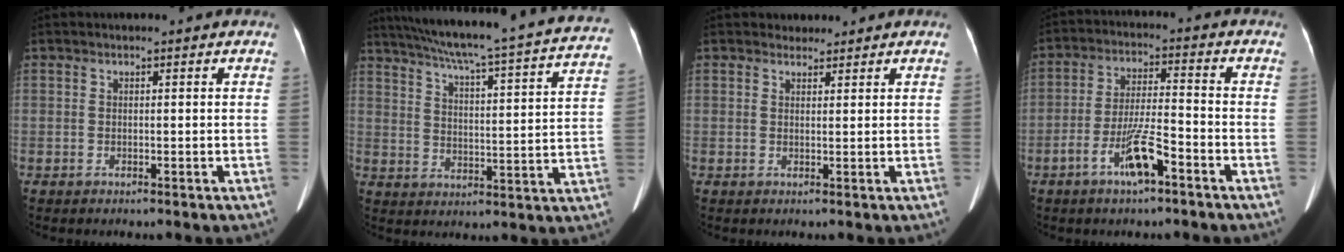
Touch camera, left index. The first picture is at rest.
{"total": 29.5, "force": [26.1, 1.3, 13.6], "torque": [-0.219, -0.047, 0.328]}
{"total": 1.5, "force": [1.3, 0.8, -0.2], "torque": [0.003, 0.004, 0.017]}
{"total": 7.9, "force": [-4.4, 1.1, 6.5], "torque": [-0.132, 0.000, -0.079]}